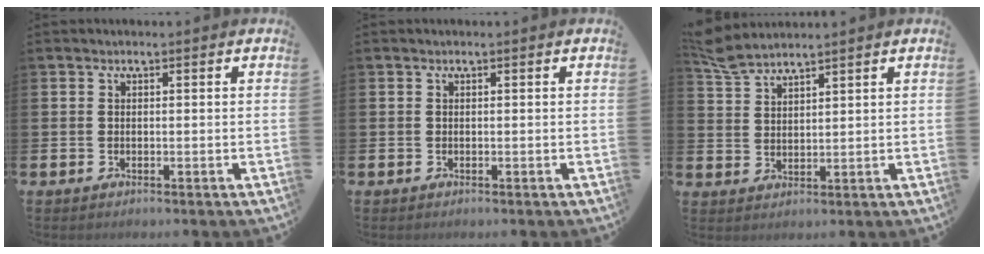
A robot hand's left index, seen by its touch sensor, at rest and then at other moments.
{"total": 0.0}
{"total": 4.5, "force": [4.3, 0.6, 0.9], "torque": [-0.023, -0.021, 0.078]}